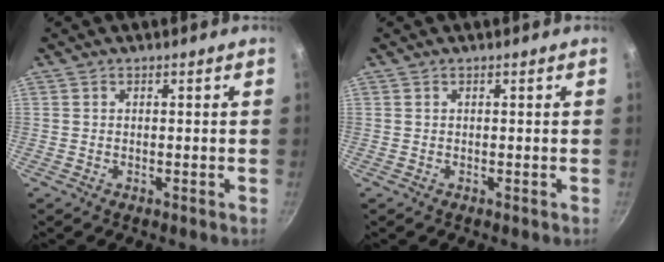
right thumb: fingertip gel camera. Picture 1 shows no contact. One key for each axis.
{"total": 0.0}